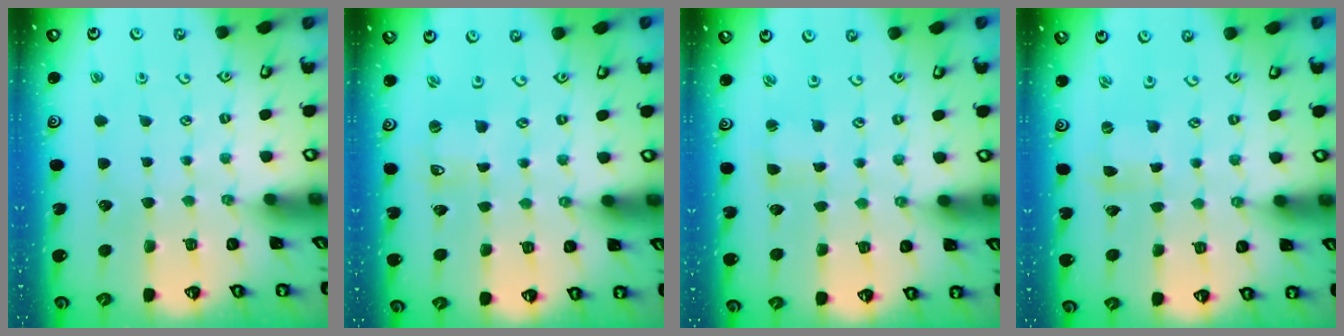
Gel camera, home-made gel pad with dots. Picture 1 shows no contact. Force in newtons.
{"total": 1.2, "press": 1.2, "slide": 0.1}
{"total": 1.7, "press": 1.7, "slide": 0.2}
{"total": 0.0}